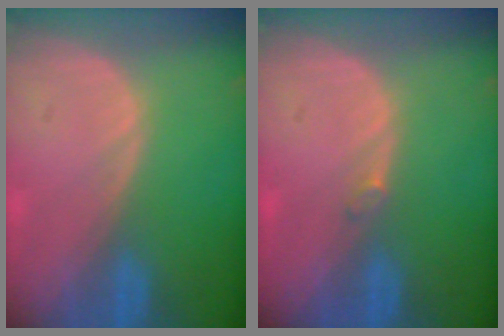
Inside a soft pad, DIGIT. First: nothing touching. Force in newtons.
{"total": 0.6, "press": 0.6, "slide": 0.1}